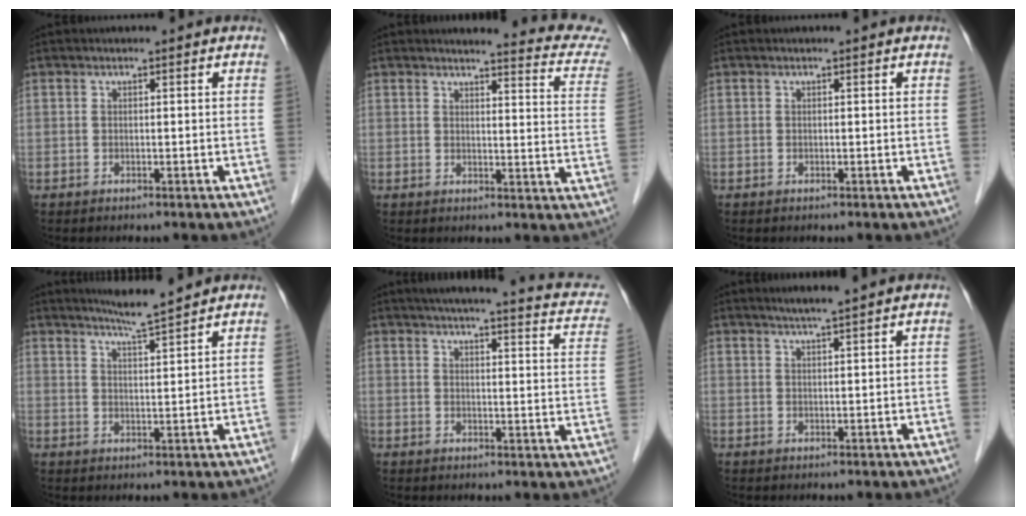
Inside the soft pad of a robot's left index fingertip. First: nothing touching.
{"total": 11.7, "force": [11.4, -0.3, 2.4], "torque": [-0.016, -0.081, 0.101]}
{"total": 0.0}
{"total": 5.1, "force": [4.6, -1.1, 2.0], "torque": [-0.038, -0.007, 0.079]}
{"total": 18.9, "force": [15.6, 3.1, 10.1], "torque": [-0.127, 0.006, 0.171]}
{"total": 3.1, "force": [2.5, -0.7, 1.7], "torque": [-0.028, 0.004, 0.045]}